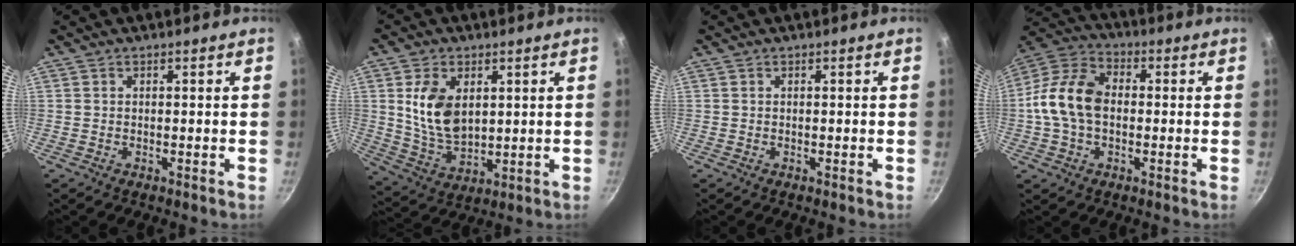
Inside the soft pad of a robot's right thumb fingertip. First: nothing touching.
{"total": 11.3, "force": [2.7, 7.3, 8.2], "torque": [-0.139, -0.023, 0.063]}
{"total": 0.0}
{"total": 13.2, "force": [-0.4, 9.0, 9.5], "torque": [-0.163, 0.033, -0.026]}